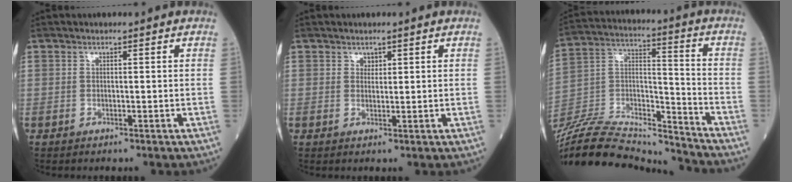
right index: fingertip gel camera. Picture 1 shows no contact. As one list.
[{"total": 1.0, "force": [0.7, 0.7, 0.3], "torque": [0.000, -0.002, 0.010]}, {"total": 23.6, "force": [-22.5, 2.9, 6.5], "torque": [-0.156, 0.008, -0.379]}]